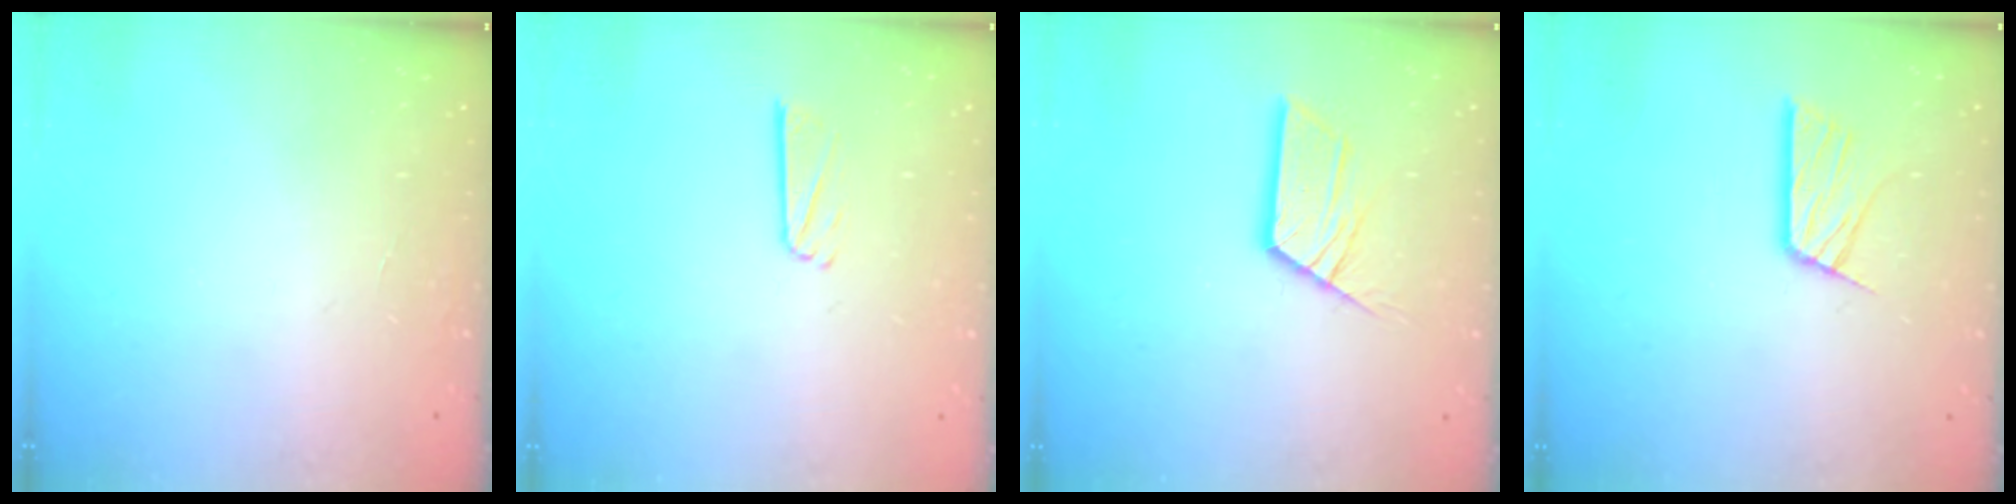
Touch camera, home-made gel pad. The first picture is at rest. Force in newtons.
{"total": 5.9, "press": 5.9, "slide": 0.4}
{"total": 10.5, "press": 10.4, "slide": 1.0}
{"total": 10.2, "press": 10.2, "slide": 0.7}